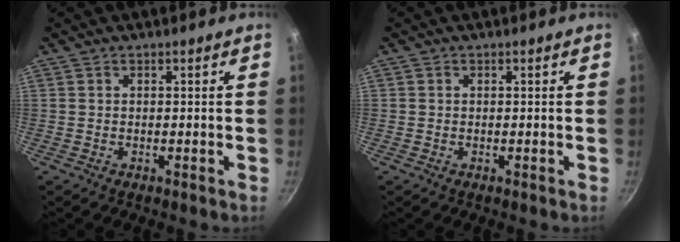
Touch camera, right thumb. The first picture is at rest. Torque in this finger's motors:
{"motor_torque": [0.28, -0.36, -0.09, 0.14, -0.09]}